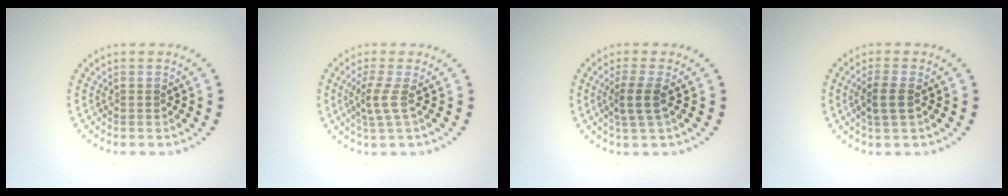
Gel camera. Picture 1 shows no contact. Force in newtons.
{"total": 2.1, "press": 1.5, "slide": 1.5}
{"total": 2.5, "press": 1.9, "slide": 1.5}
{"total": 2.4, "press": 2.2, "slide": 0.8}